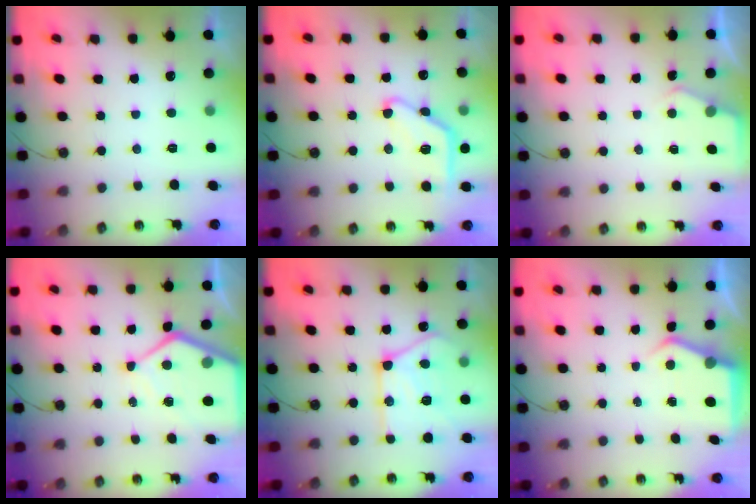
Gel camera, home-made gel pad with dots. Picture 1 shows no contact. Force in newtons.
{"total": 12.1, "press": 12.0, "slide": 0.6}
{"total": 3.7, "press": 3.7, "slide": 0.5}
{"total": 11.2, "press": 11.1, "slide": 1.2}
{"total": 18.7, "press": 18.7, "slide": 1.3}
{"total": 4.8, "press": 4.7, "slide": 0.7}